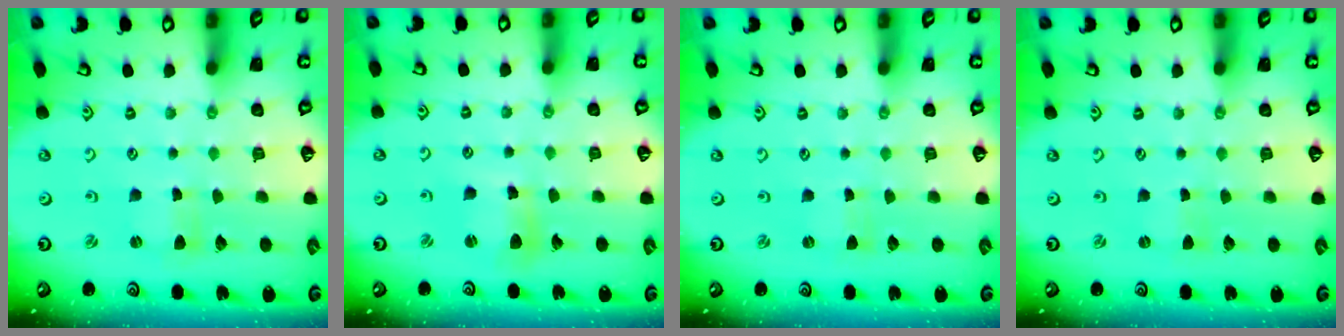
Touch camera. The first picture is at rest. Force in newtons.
{"total": 7.6, "press": 7.6, "slide": 1.1}
{"total": 0.0}
{"total": 0.0}